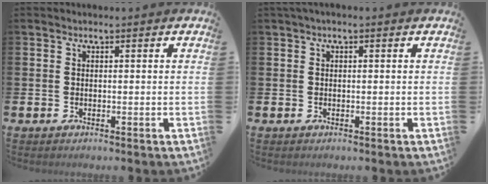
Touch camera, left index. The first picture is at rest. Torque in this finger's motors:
{"motor_torque": [0.29, -0.50, 0.78, 0.21]}